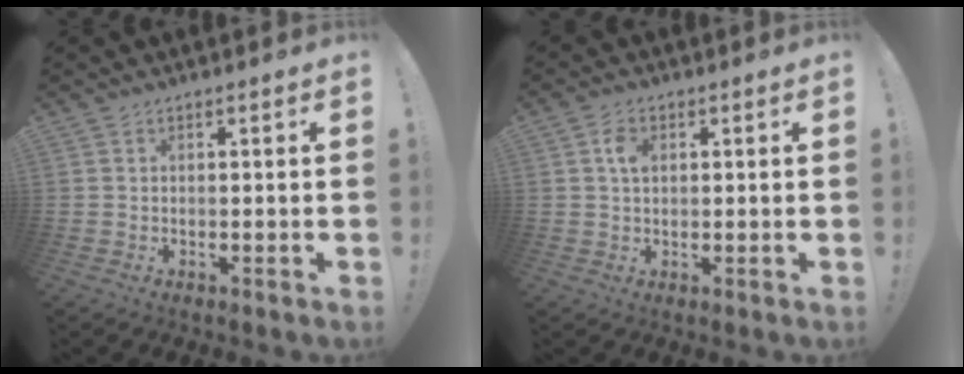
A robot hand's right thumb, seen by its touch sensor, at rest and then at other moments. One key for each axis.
{"total": 4.1, "fx": 1.1, "fy": 2.8, "fz": 2.8, "tx": -0.037, "ty": -0.001, "tz": 0.018}